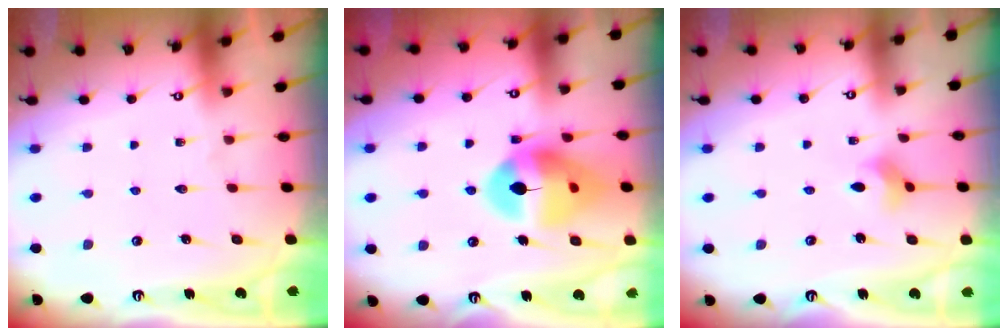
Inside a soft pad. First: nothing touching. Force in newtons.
{"total": 14.5, "press": 14.5, "slide": 1.4}
{"total": 3.4, "press": 3.4, "slide": 0.6}